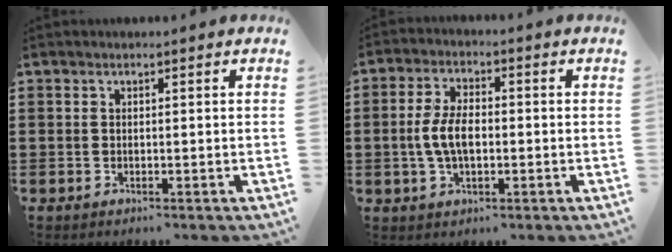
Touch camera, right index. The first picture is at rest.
{"total": 5.9, "force": [-0.6, 3.1, 5.0], "torque": [-0.121, -0.002, -0.019]}